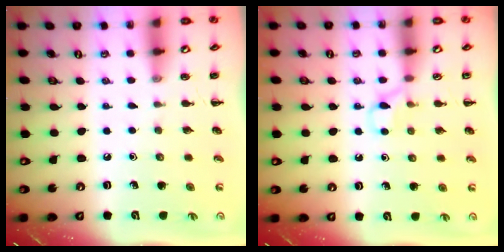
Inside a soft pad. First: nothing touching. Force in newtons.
{"total": 5.4, "press": 5.1, "slide": 1.5}